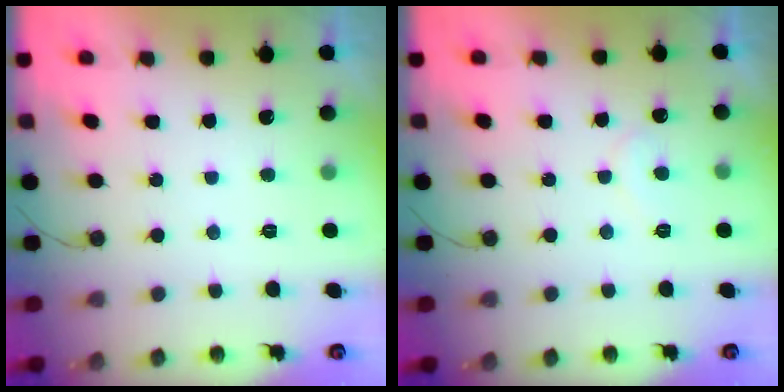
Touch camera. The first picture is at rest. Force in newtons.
{"total": 5.5, "press": 5.5, "slide": 0.3}